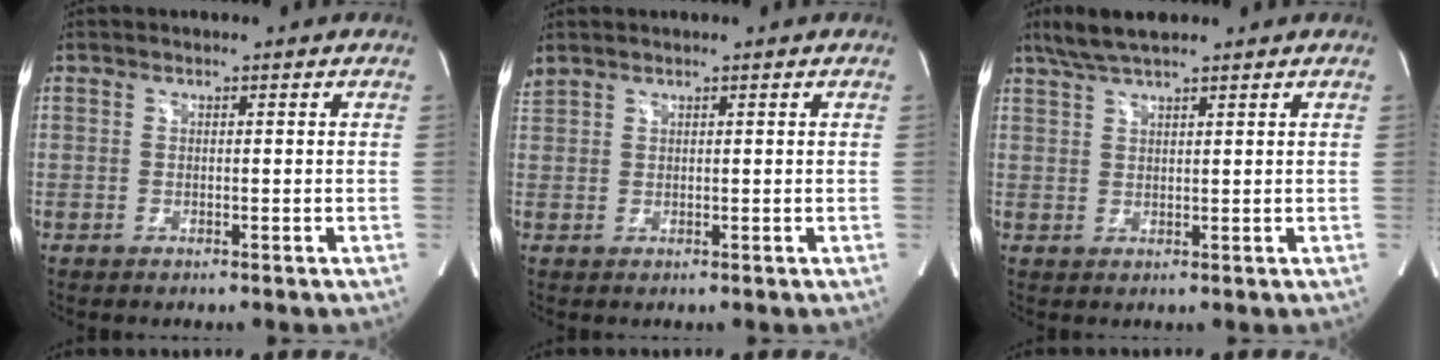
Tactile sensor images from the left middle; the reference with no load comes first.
{"total": 1.6, "force": [1.5, 0.2, 0.4], "torque": [-0.026, 0.020, 0.038]}
{"total": 5.7, "force": [4.5, 0.7, 3.3], "torque": [-0.072, 0.021, 0.086]}